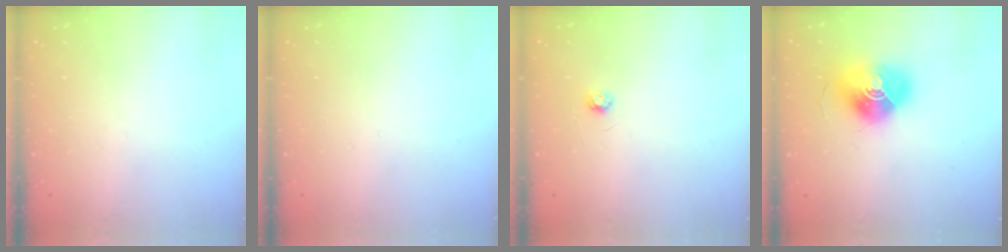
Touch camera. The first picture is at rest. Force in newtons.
{"total": 0.0}
{"total": 2.6, "press": 2.6, "slide": 0.3}
{"total": 16.2, "press": 16.2, "slide": 0.5}